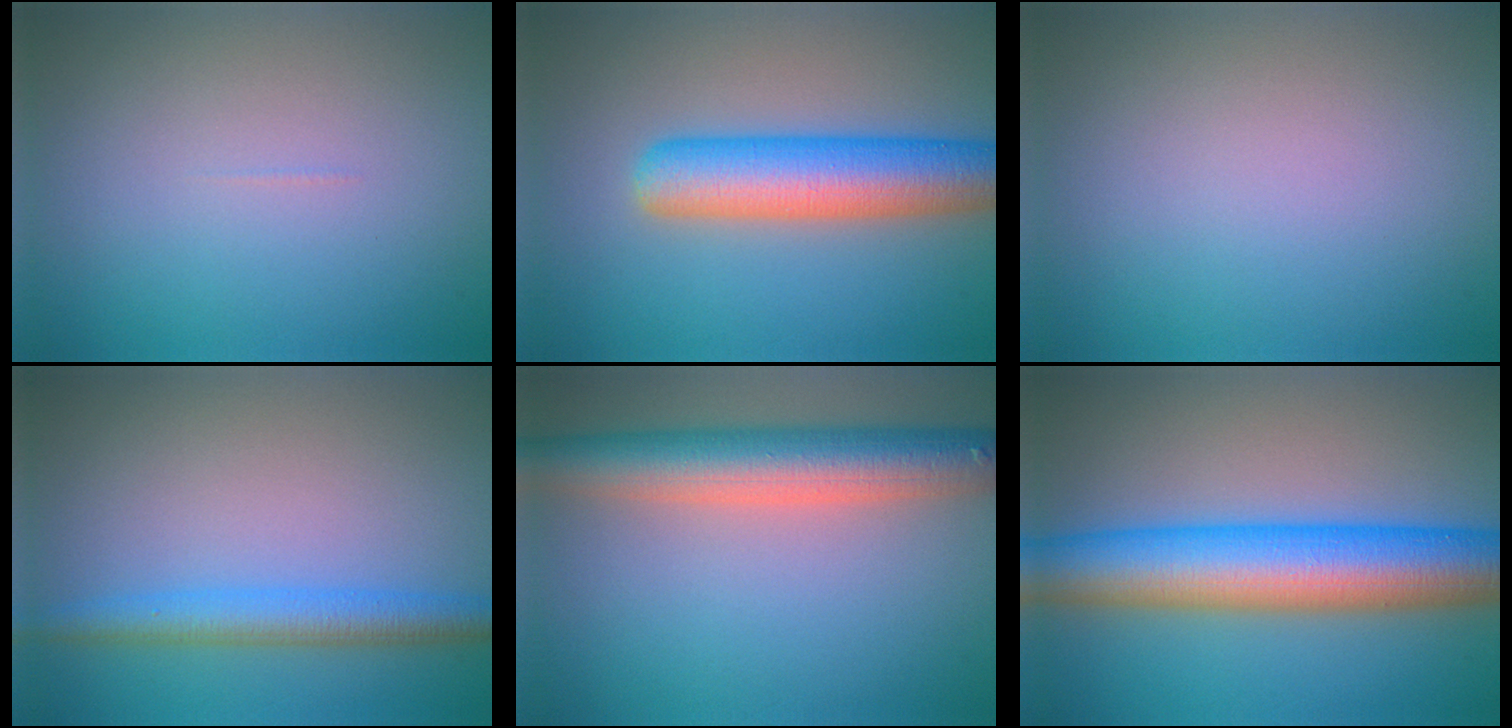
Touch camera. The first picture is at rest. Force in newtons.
{"total": 7.7, "press": 7.7, "slide": 0.2}
{"total": 0.0}
{"total": 3.6, "press": 3.5, "slide": 0.2}
{"total": 7.4, "press": 7.4, "slide": 0.4}
{"total": 10.5, "press": 10.5, "slide": 0.2}